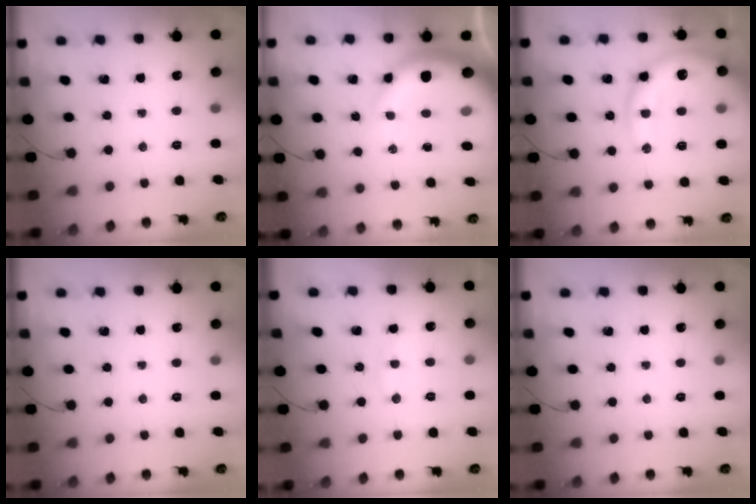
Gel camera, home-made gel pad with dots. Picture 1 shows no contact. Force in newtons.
{"total": 14.5, "press": 14.2, "slide": 2.9}
{"total": 15.0, "press": 14.9, "slide": 2.2}
{"total": 0.0}
{"total": 7.0, "press": 7.0, "slide": 0.8}
{"total": 0.0}